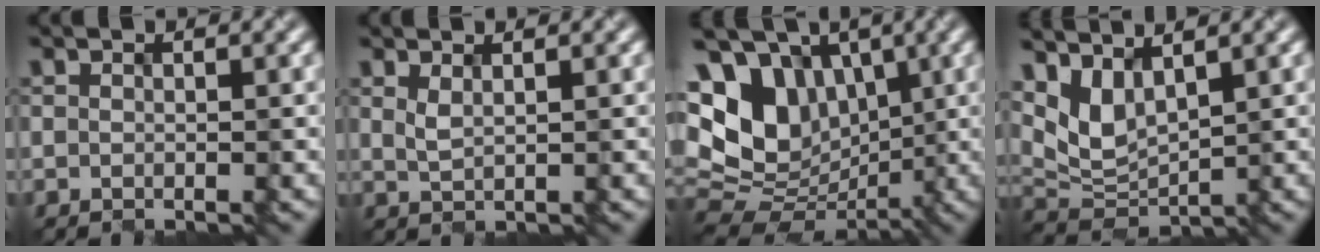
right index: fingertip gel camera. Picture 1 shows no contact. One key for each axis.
{"total": 1.0, "fx": 0.6, "fy": 0.3, "fz": 0.8, "tx": -0.019, "ty": -0.005, "tz": 0.014}
{"total": 12.9, "fx": 3.2, "fy": 9.6, "fz": 7.9, "tx": -0.162, "ty": 0.019, "tz": 0.066}
{"total": 4.4, "fx": 2.4, "fy": 2.3, "fz": 3.0, "tx": -0.067, "ty": -0.007, "tz": 0.051}